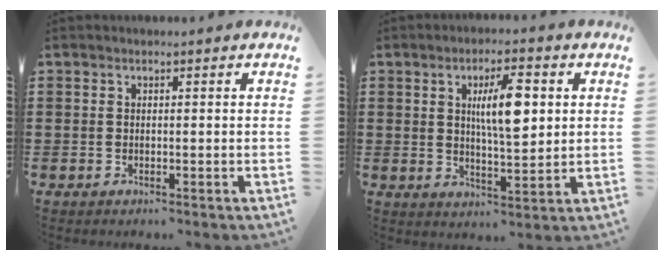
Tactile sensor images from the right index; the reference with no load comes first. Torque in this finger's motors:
{"motor_torque": [1.34, -0.02, 0.40, 0.13]}